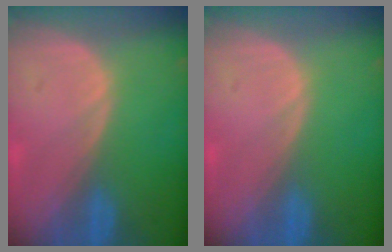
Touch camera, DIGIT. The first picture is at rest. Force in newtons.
{"total": 0.0}